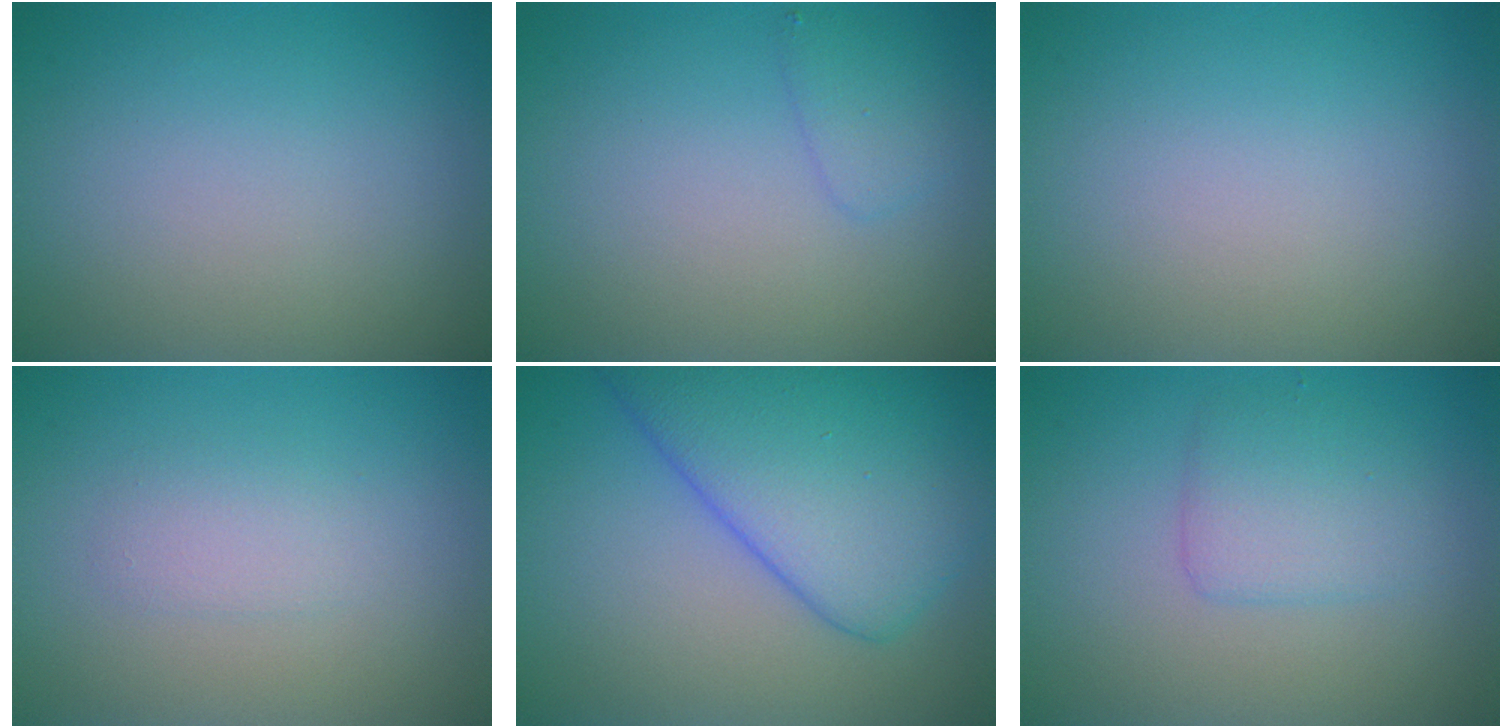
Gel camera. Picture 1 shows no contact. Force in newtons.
{"total": 1.4, "press": 1.4, "slide": 0.1}
{"total": 0.0}
{"total": 1.5, "press": 1.5, "slide": 0.1}
{"total": 9.2, "press": 9.2, "slide": 0.3}
{"total": 2.7, "press": 2.7, "slide": 0.1}